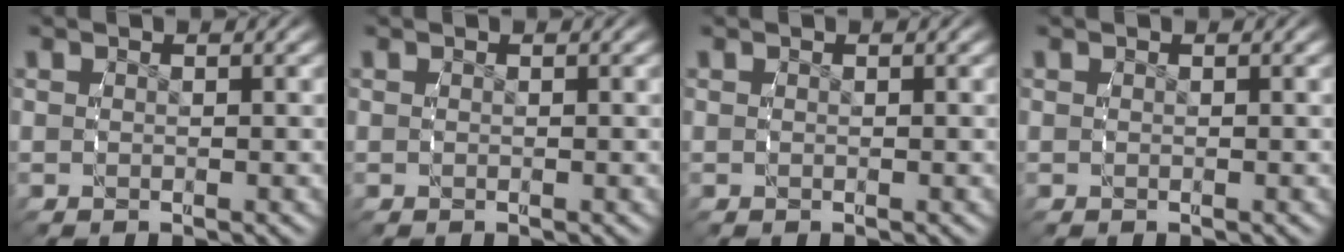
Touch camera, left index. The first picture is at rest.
{"total": 0.0}
{"total": 0.0}
{"total": 0.0}